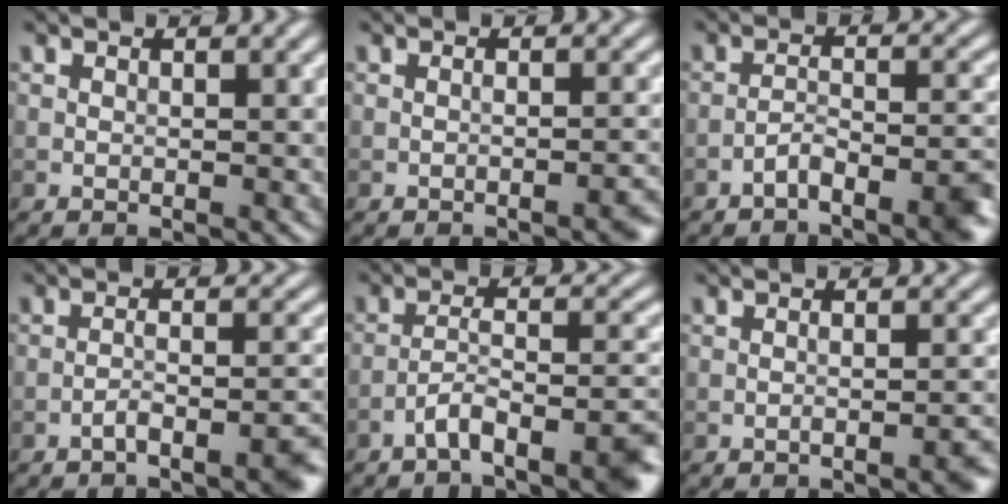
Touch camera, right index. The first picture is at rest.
{"total": 1.6, "force": [-1.0, 0.2, 1.2], "torque": [-0.015, 0.005, -0.014]}
{"total": 4.1, "force": [-2.9, 1.0, 2.8], "torque": [-0.045, 0.008, -0.053]}
{"total": 3.5, "force": [-2.4, 0.7, 2.5], "torque": [-0.038, 0.010, -0.045]}
{"total": 5.9, "force": [-4.0, 1.1, 4.2], "torque": [-0.063, 0.008, -0.071]}
{"total": 2.0, "force": [-1.3, 0.4, 1.5], "torque": [-0.019, 0.007, -0.020]}